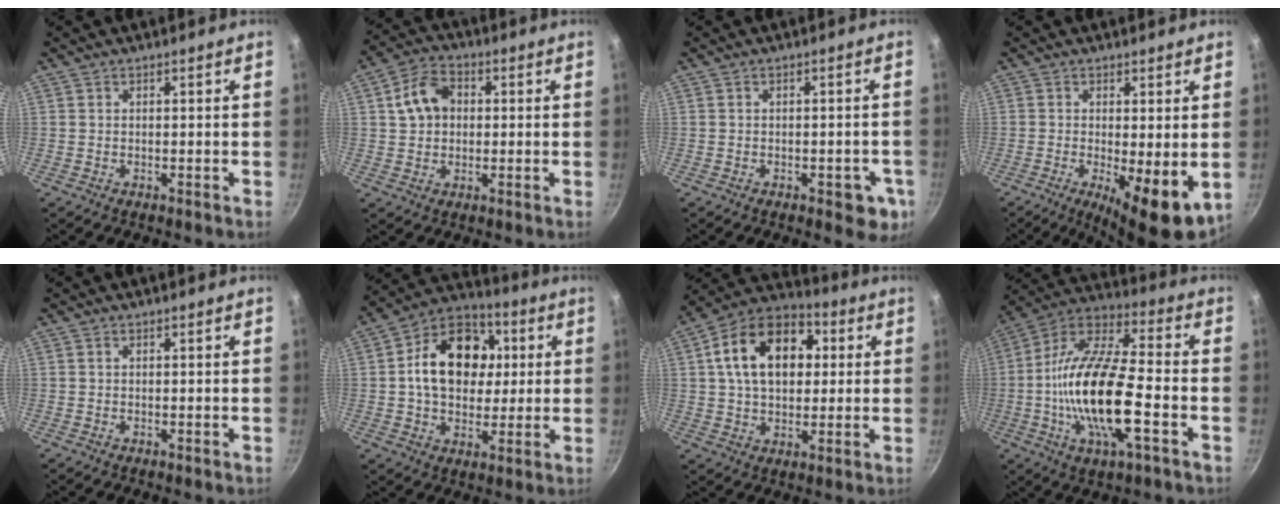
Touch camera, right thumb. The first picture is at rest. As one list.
[{"total": 8.4, "force": [1.4, 6.5, 5.3], "torque": [-0.072, 0.018, 0.015]}, {"total": 6.0, "force": [-2.2, 3.1, 4.7], "torque": [-0.029, 0.012, -0.021]}, {"total": 9.3, "force": [-1.4, 2.8, 8.8], "torque": [-0.121, -0.012, -0.011]}, {"total": 0.0}, {"total": 17.7, "force": [2.6, 13.2, 11.4], "torque": [-0.149, 0.019, 0.030]}, {"total": 18.2, "force": [3.9, 12.3, 12.9], "torque": [-0.185, 0.023, 0.047]}, {"total": 21.3, "force": [-4.5, 7.5, 19.4], "torque": [-0.368, 0.027, -0.102]}]